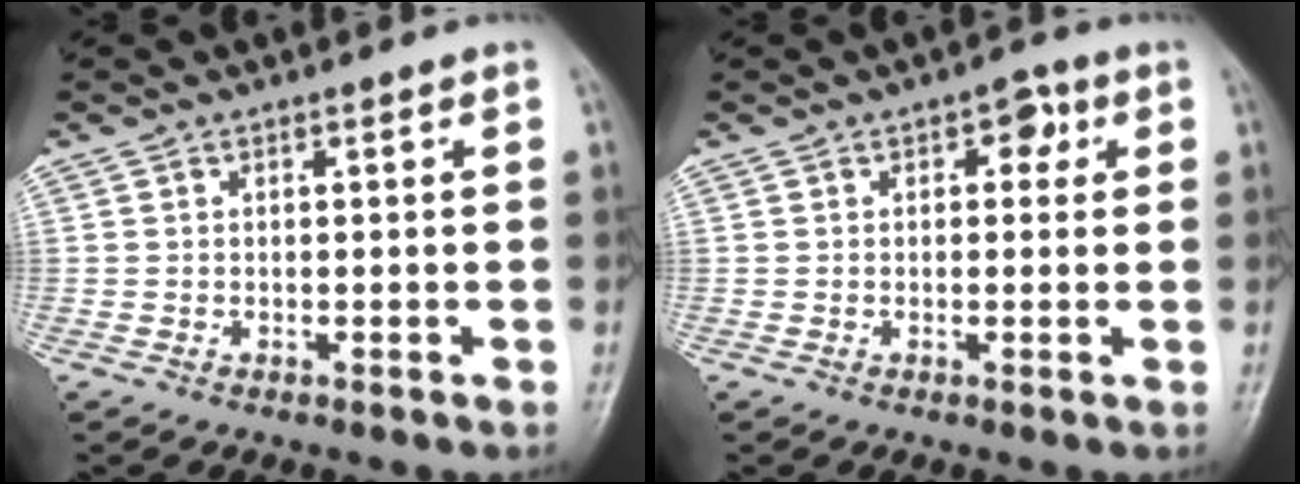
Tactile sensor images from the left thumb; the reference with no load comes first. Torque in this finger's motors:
{"motor_torque": [-0.17, 0.21, -0.23, -0.08, 0.00]}